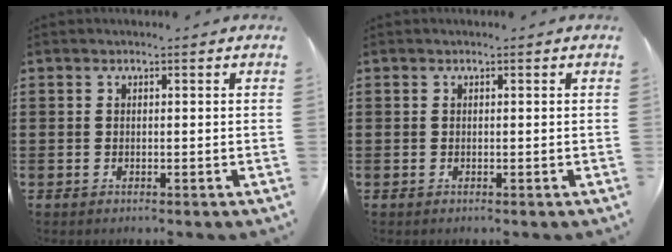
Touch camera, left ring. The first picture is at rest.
{"total": 0.0}